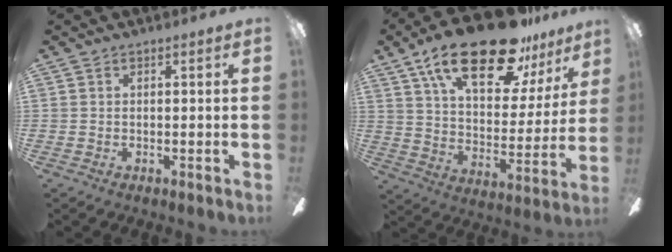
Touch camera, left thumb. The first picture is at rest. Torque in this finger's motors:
{"motor_torque": [0.76, 0.44, 1.68, -1.09, 0.14]}